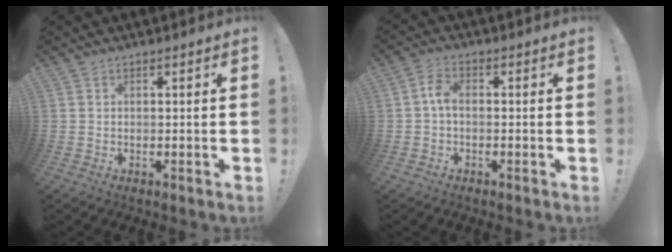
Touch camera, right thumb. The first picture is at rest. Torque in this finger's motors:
{"motor_torque": [0.05, 0.04, 0.33, -0.34, 0.01]}